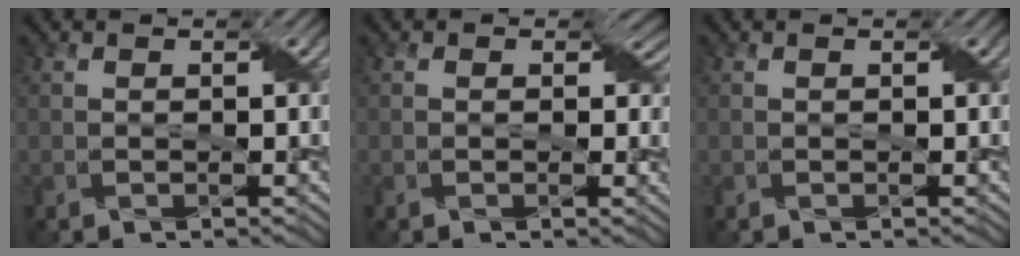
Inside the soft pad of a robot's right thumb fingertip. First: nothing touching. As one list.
[{"total": 3.2, "force": [0.5, 2.3, 2.2], "torque": [-0.025, -0.008, 0.005]}, {"total": 0.0}]